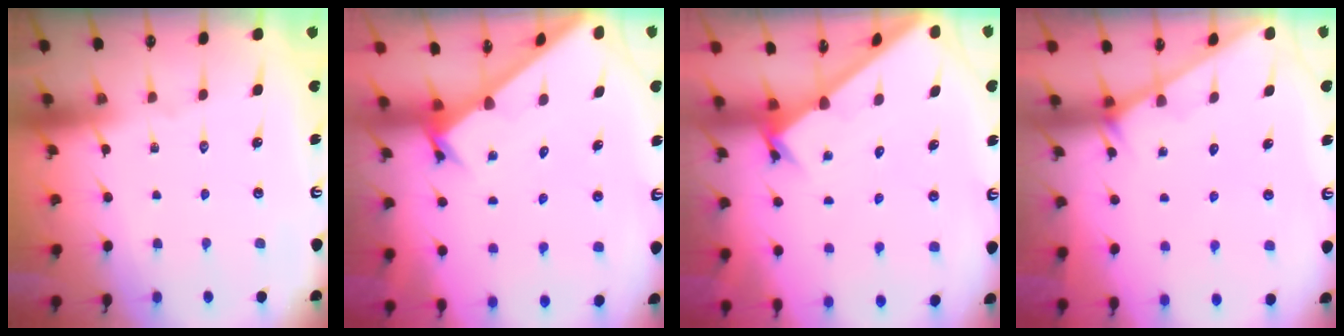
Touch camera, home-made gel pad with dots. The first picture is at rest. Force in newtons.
{"total": 2.4, "press": 2.4, "slide": 0.1}
{"total": 1.7, "press": 1.7, "slide": 0.1}
{"total": 2.1, "press": 2.1, "slide": 0.2}